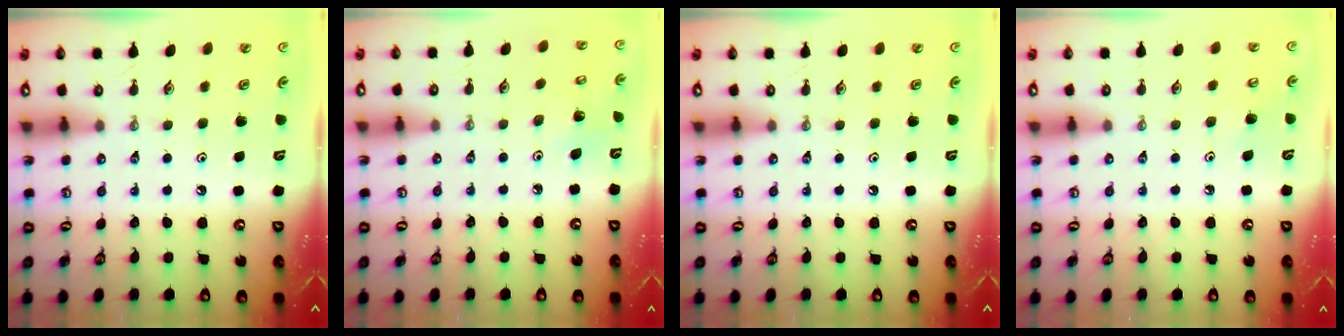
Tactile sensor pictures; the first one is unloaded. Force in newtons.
{"total": 4.1, "press": 4.0, "slide": 0.5}
{"total": 0.0}
{"total": 5.1, "press": 5.0, "slide": 0.7}